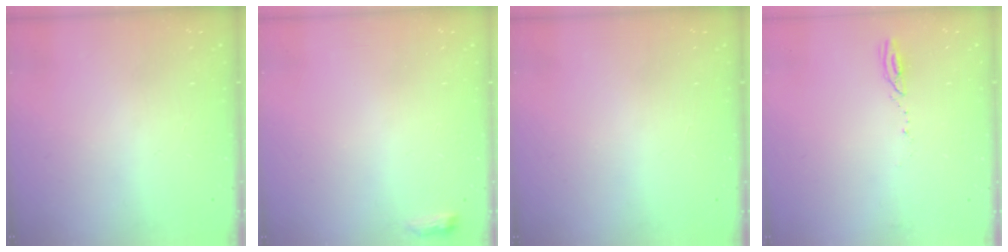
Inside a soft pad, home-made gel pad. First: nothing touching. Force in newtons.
{"total": 4.7, "press": 4.6, "slide": 0.8}
{"total": 0.0}
{"total": 2.6, "press": 2.6, "slide": 0.3}